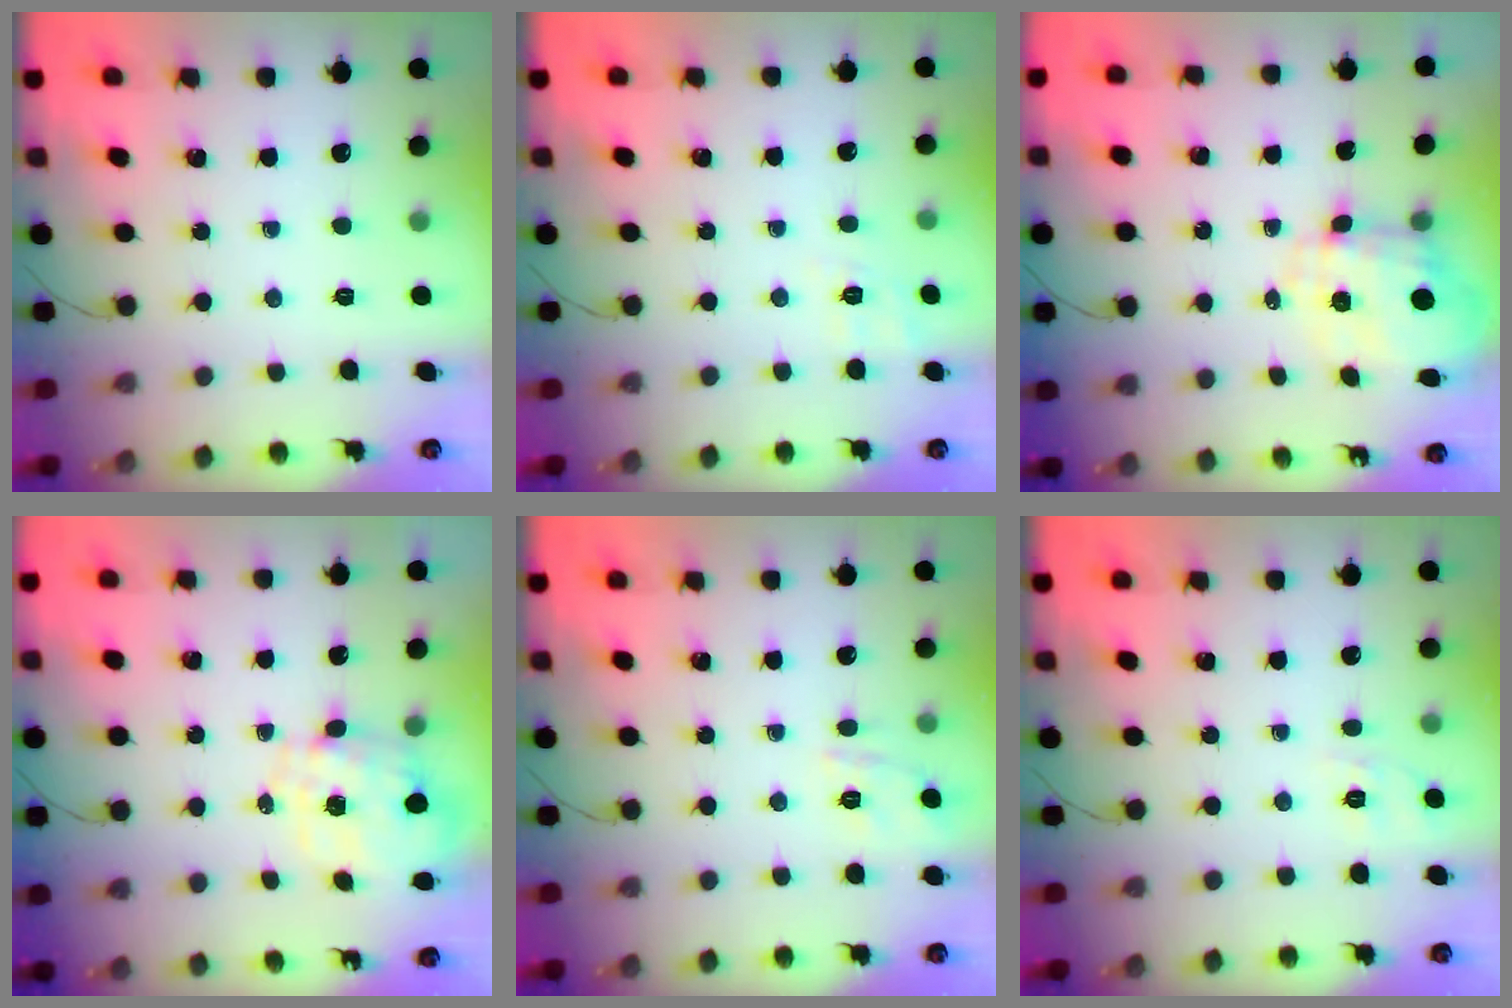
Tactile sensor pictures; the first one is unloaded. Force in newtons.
{"total": 2.1, "press": 0.9, "slide": 1.9}
{"total": 3.3, "press": 2.9, "slide": 1.7}
{"total": 2.0, "press": 1.7, "slide": 1.1}
{"total": 1.9, "press": 0.9, "slide": 1.6}
{"total": 1.6, "press": 0.0, "slide": 1.6}